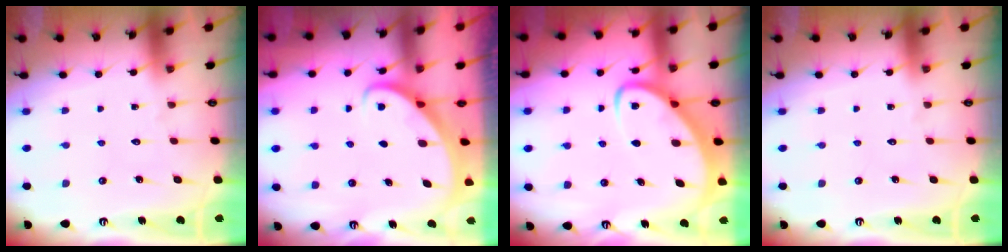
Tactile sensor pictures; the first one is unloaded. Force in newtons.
{"total": 2.7, "press": 2.7, "slide": 0.3}
{"total": 4.5, "press": 4.5, "slide": 0.5}
{"total": 0.0}